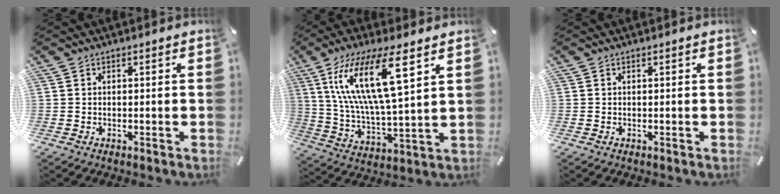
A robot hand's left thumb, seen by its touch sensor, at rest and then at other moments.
{"total": 18.6, "force": [9.0, 5.0, 15.5], "torque": [-0.335, -0.019, 0.141]}
{"total": 0.0}